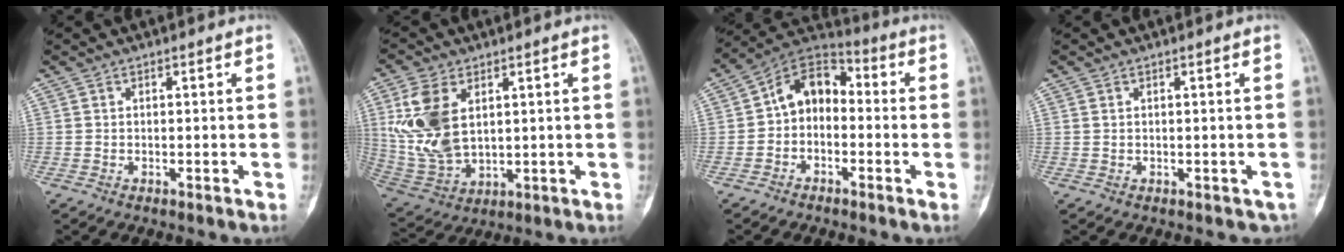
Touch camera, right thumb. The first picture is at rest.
{"total": 13.4, "force": [3.4, 8.1, 10.0], "torque": [-0.204, -0.013, 0.082]}
{"total": 9.6, "force": [-0.9, 7.2, 6.3], "torque": [-0.071, 0.042, -0.037]}
{"total": 1.2, "force": [0.1, 0.9, 0.7], "torque": [-0.013, 0.009, 0.010]}